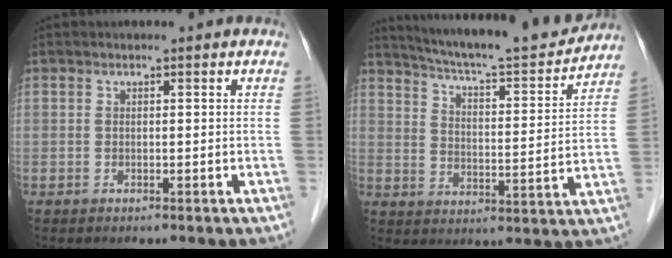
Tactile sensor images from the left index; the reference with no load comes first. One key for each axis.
{"total": 17.9, "fx": 16.7, "fy": 1.0, "fz": 6.5, "tx": -0.108, "ty": -0.020, "tz": 0.237}